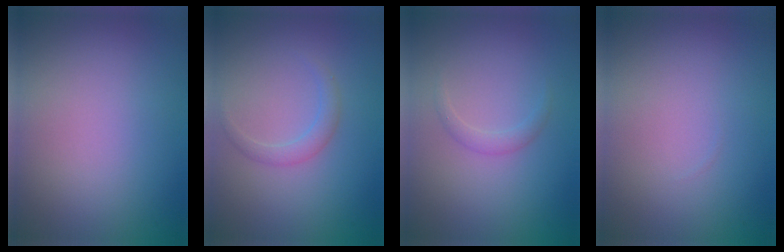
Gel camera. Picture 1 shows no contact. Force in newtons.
{"total": 1.4, "press": 1.4, "slide": 0.0}
{"total": 1.1, "press": 1.1, "slide": 0.1}
{"total": 0.0}